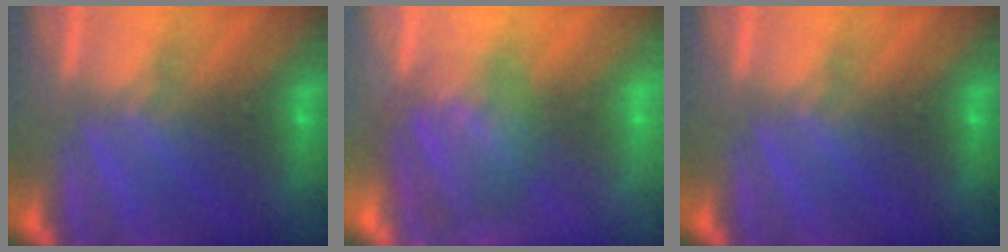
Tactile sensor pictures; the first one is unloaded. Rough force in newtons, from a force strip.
{"total": 2.9}
{"total": 0.0}